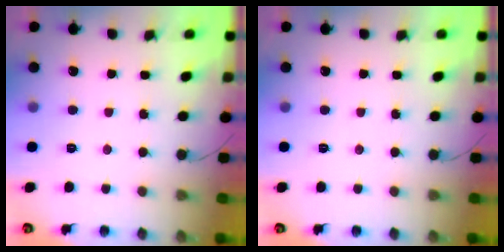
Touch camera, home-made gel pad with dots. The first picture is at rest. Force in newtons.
{"total": 0.0}